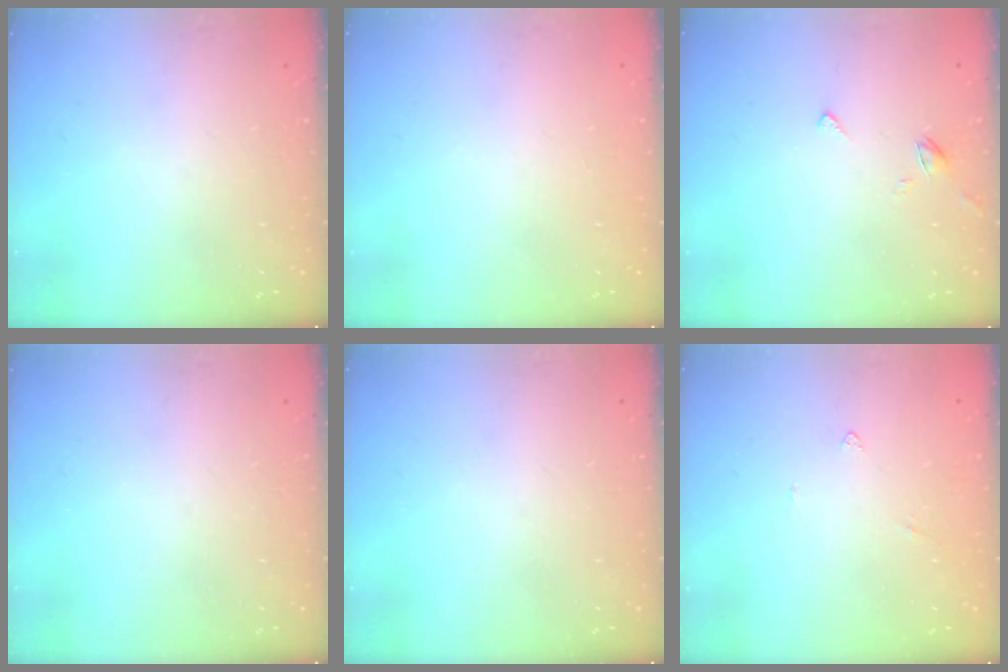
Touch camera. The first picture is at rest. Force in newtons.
{"total": 2.4, "press": 2.3, "slide": 0.2}
{"total": 3.1, "press": 3.1, "slide": 0.4}
{"total": 0.0}
{"total": 0.0}
{"total": 1.9, "press": 1.8, "slide": 0.4}